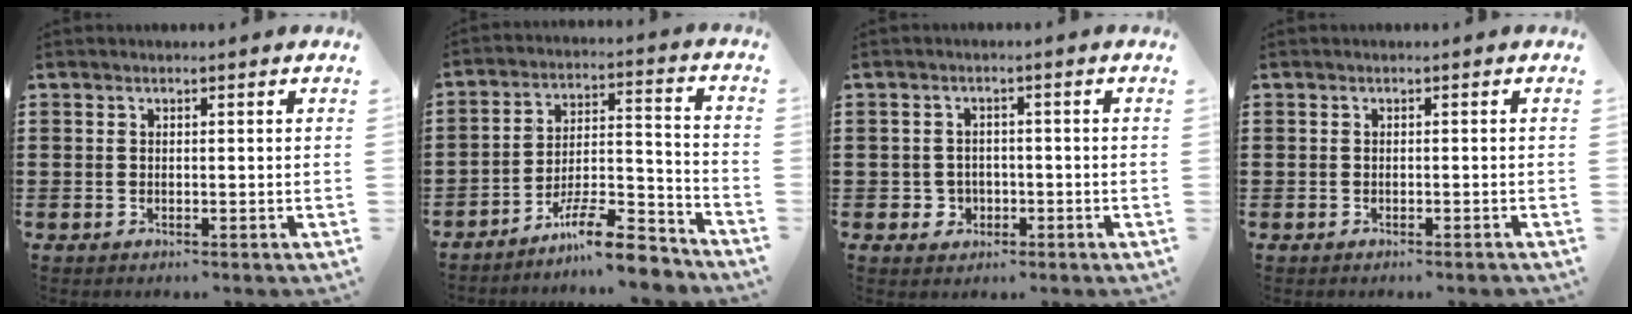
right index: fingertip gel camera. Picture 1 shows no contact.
{"total": 10.6, "force": [-9.1, 1.7, 5.2], "torque": [-0.074, 0.035, -0.170]}
{"total": 2.5, "force": [-0.9, 2.3, 0.4], "torque": [-0.016, 0.005, -0.022]}
{"total": 0.6, "force": [-0.5, -0.1, 0.2], "torque": [-0.003, -0.003, -0.010]}